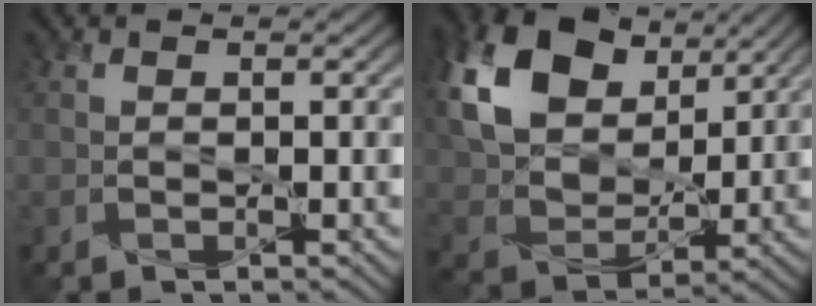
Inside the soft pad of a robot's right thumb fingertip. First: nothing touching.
{"total": 15.8, "force": [7.2, 10.7, 9.0], "torque": [-0.243, 0.040, 0.140]}